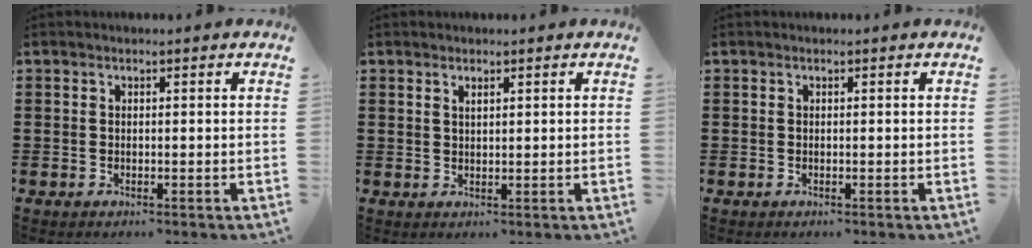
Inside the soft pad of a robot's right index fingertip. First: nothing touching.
{"total": 1.0, "force": [0.8, 0.3, 0.5], "torque": [-0.010, 0.001, 0.015]}
{"total": 0.0}